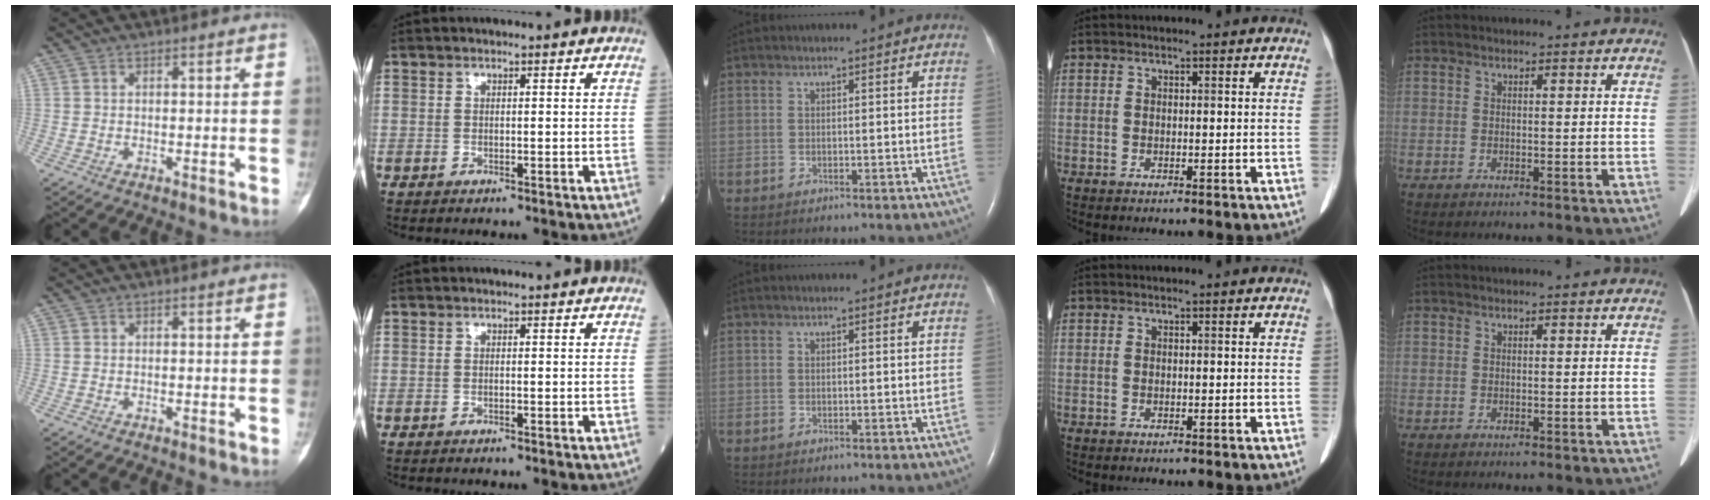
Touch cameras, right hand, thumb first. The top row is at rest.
{}